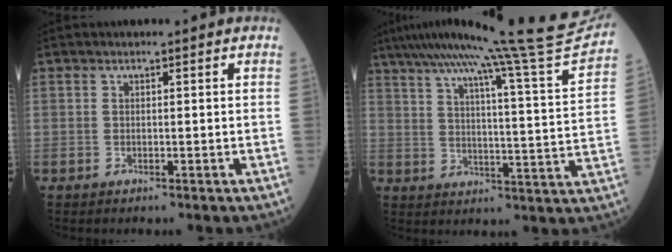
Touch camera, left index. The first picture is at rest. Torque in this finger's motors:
{"motor_torque": [0.90, -1.23, 0.21, 0.13]}